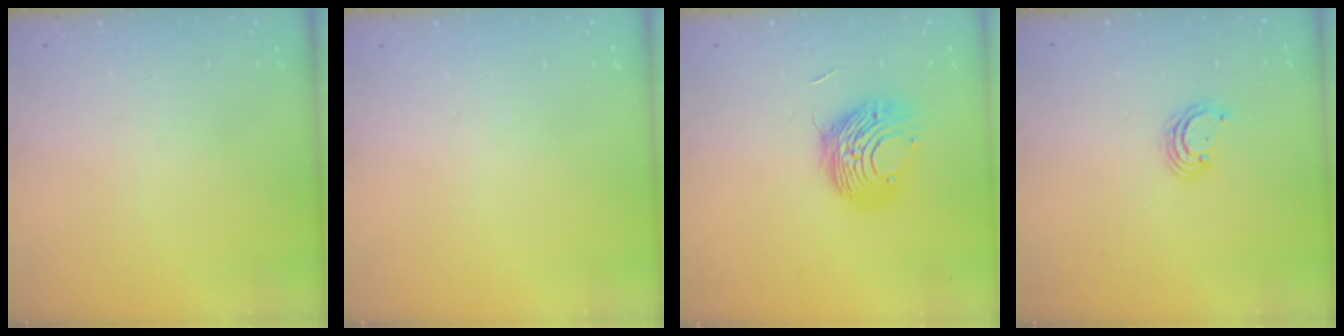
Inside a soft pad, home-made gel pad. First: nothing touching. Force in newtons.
{"total": 0.0}
{"total": 9.9, "press": 9.9, "slide": 0.7}
{"total": 3.3, "press": 3.3, "slide": 0.4}